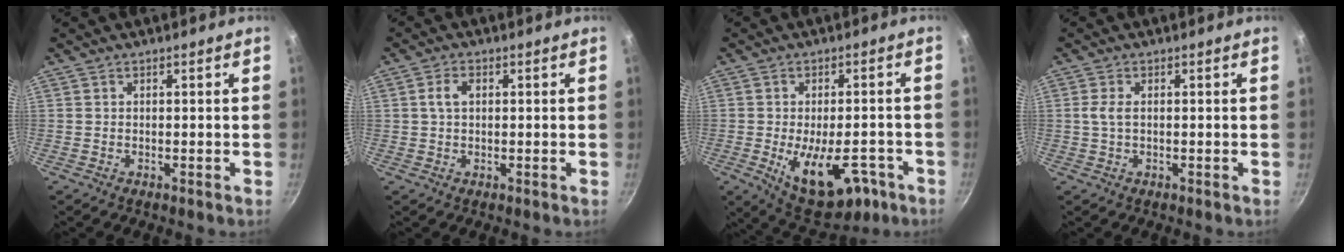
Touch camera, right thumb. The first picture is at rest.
{"total": 3.1, "force": [0.7, 1.9, 2.3], "torque": [-0.036, 0.006, 0.010]}
{"total": 14.4, "force": [-5.2, 7.5, 11.1], "torque": [-0.124, 0.007, -0.058]}
{"total": 2.3, "force": [0.1, 1.1, 2.0], "torque": [-0.048, 0.004, -0.001]}